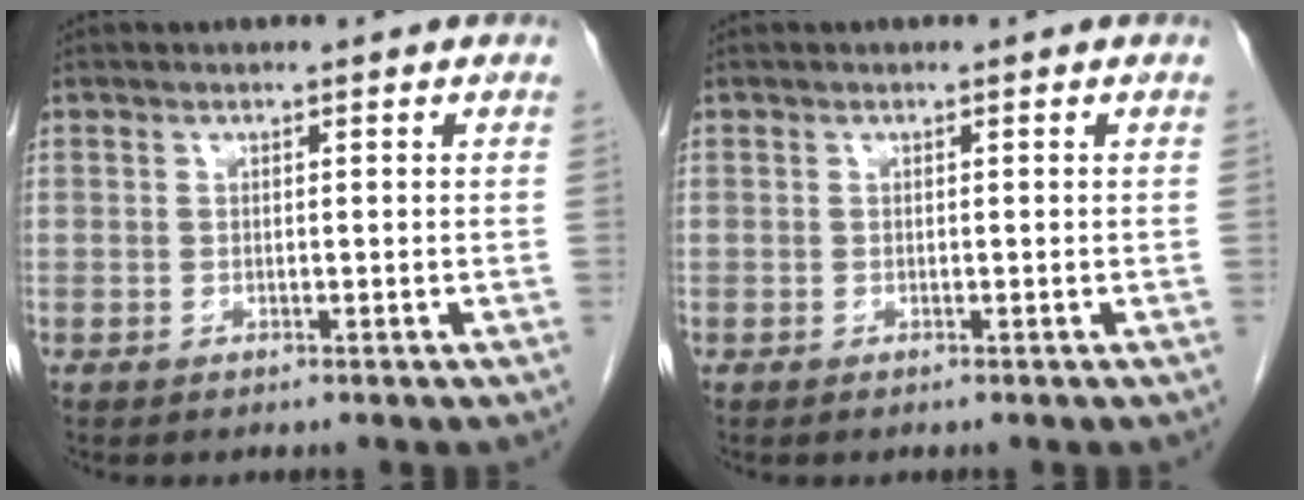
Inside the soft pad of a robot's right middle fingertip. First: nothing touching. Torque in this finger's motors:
{"motor_torque": [0.54, -0.34, 0.02, 0.01]}